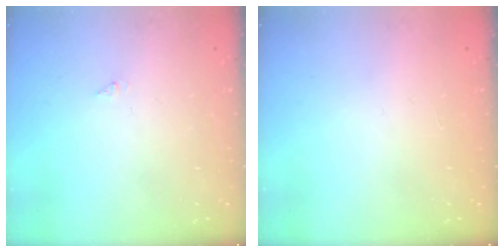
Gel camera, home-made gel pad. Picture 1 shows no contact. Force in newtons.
{"total": 0.0}